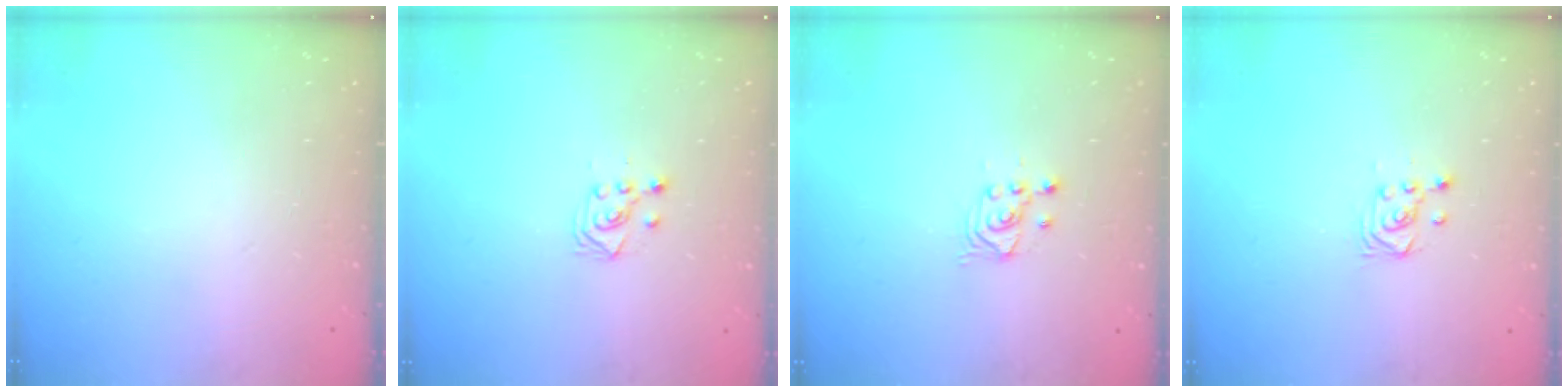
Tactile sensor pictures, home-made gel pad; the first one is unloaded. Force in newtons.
{"total": 3.4, "press": 3.3, "slide": 0.9}
{"total": 2.6, "press": 2.6, "slide": 0.1}
{"total": 3.5, "press": 3.4, "slide": 0.8}